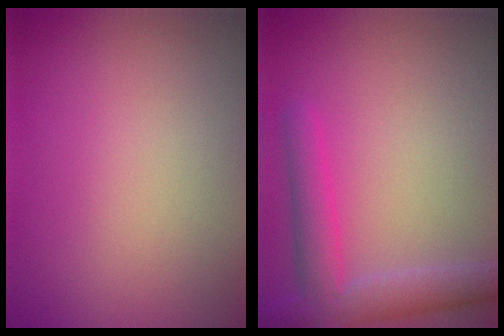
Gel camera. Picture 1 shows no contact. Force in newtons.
{"total": 4.6, "press": 4.6, "slide": 0.2}